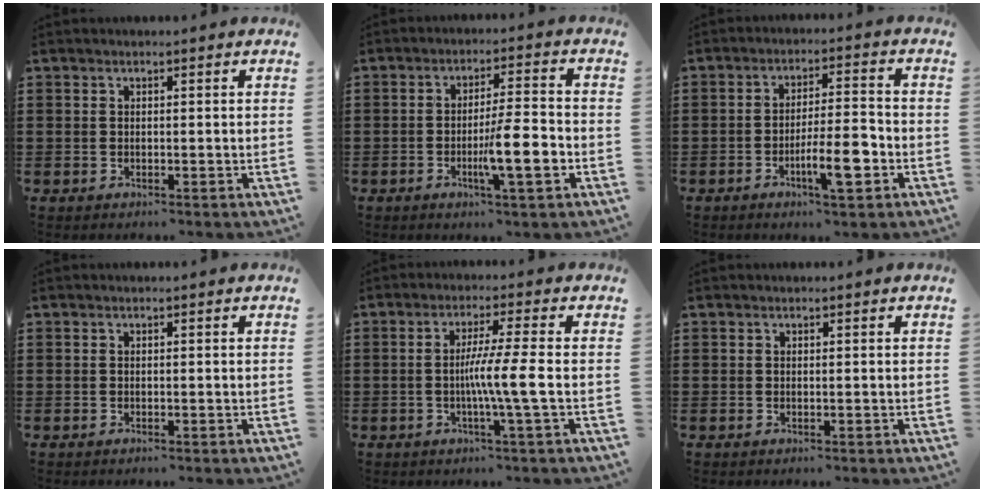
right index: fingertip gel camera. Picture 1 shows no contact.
{"total": 8.3, "force": [-2.5, 1.1, 7.9], "torque": [-0.133, -0.005, -0.043]}
{"total": 8.1, "force": [-3.3, 1.7, 7.2], "torque": [-0.126, -0.002, -0.057]}
{"total": 0.0}
{"total": 6.8, "force": [-1.1, -0.5, 6.6], "torque": [-0.117, -0.008, -0.024]}
{"total": 0.0}